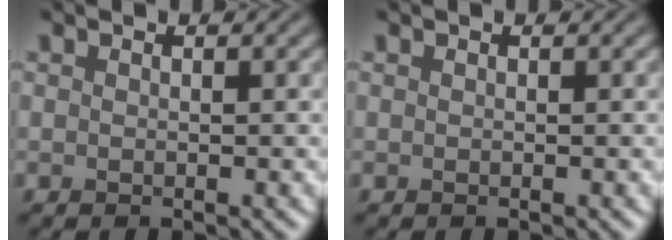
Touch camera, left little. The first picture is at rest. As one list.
[{"total": 0.0}]